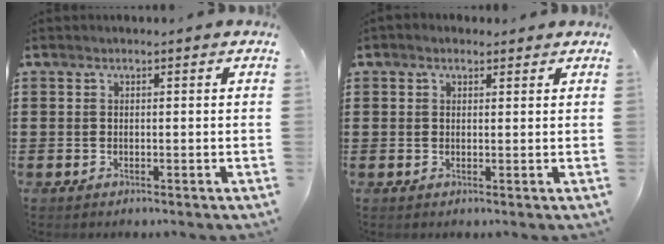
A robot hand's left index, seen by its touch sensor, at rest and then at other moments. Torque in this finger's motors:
{"motor_torque": [2.13, -0.01, 0.42, 0.04]}